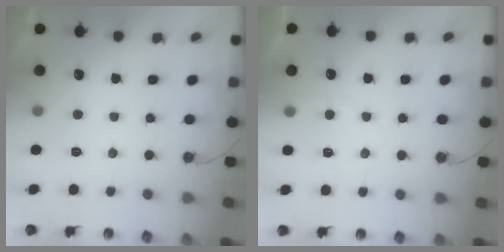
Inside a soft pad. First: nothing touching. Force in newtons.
{"total": 4.7, "press": 4.7, "slide": 0.6}